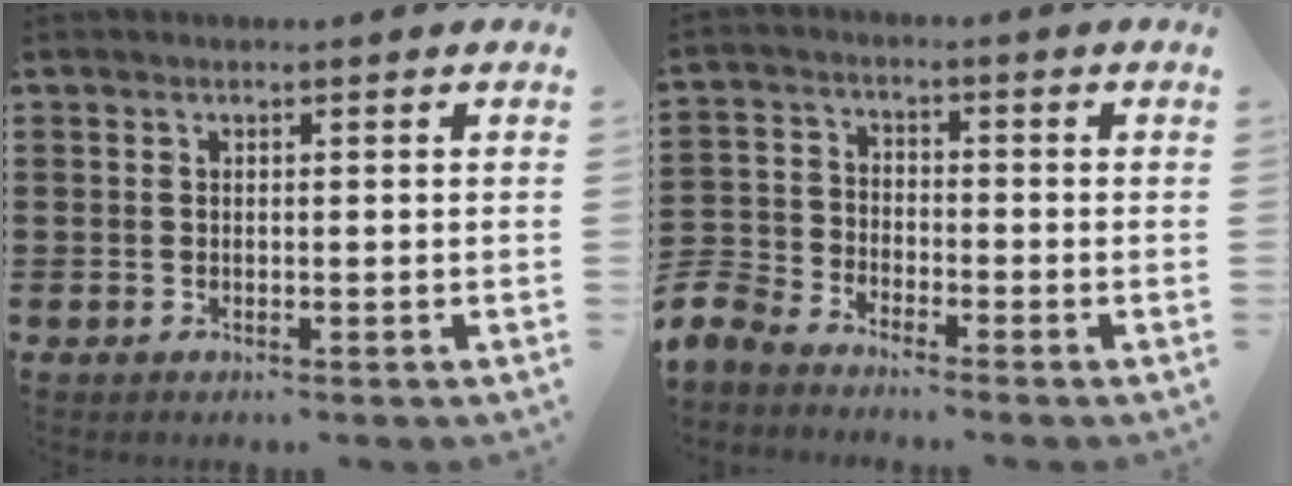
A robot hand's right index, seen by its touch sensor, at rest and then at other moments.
{"total": 5.8, "force": [-5.6, 1.3, 0.9], "torque": [-0.049, -0.004, -0.118]}